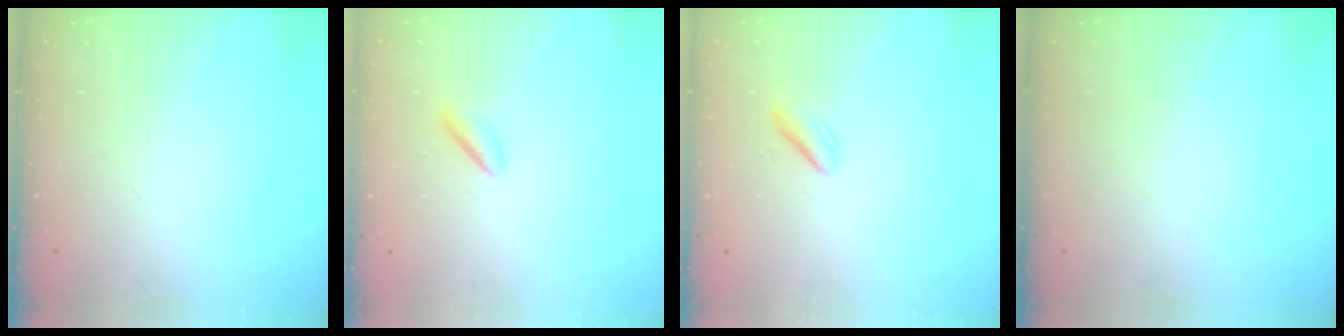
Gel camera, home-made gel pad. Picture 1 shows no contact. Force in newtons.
{"total": 0.9, "press": 0.6, "slide": 0.7}
{"total": 2.0, "press": 2.0, "slide": 0.6}
{"total": 0.0}